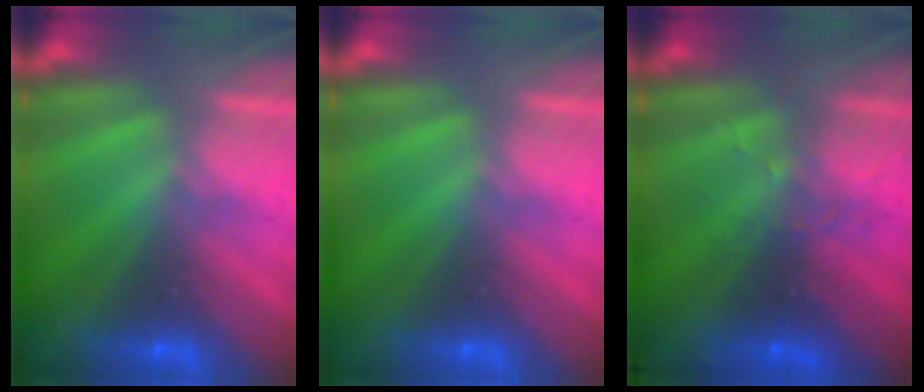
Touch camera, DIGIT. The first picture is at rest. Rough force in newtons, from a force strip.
{"total": 0.0}
{"total": 2.9}